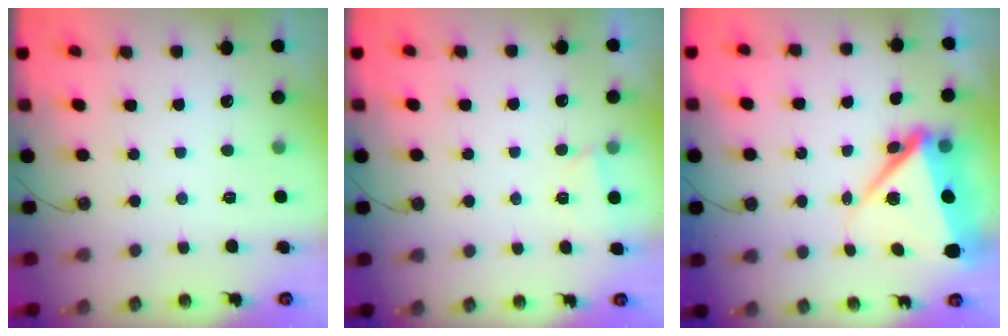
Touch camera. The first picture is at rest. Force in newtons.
{"total": 1.7, "press": 1.7, "slide": 0.3}
{"total": 11.0, "press": 10.9, "slide": 1.5}